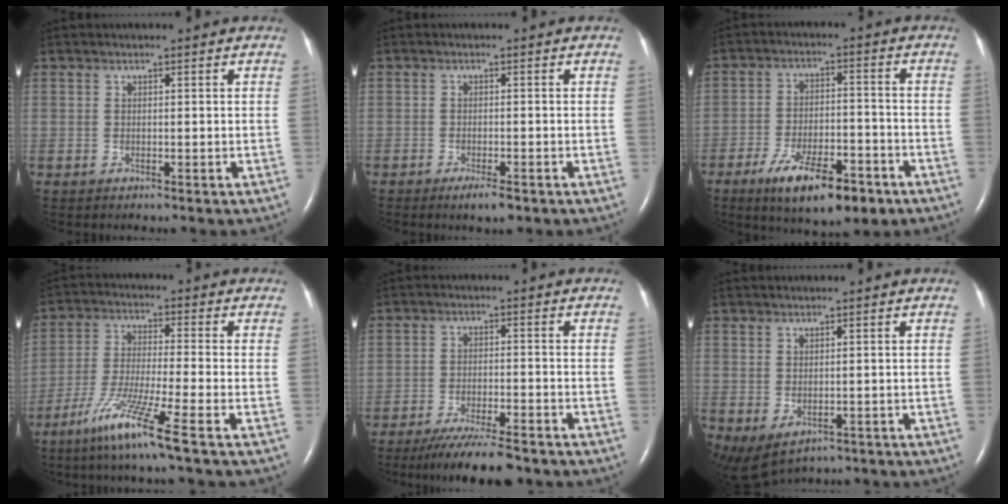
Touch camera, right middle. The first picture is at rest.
{"total": 2.5, "force": [-1.6, 0.4, 1.8], "torque": [-0.028, -0.003, -0.026]}
{"total": 12.2, "force": [-7.4, 3.9, 9.0], "torque": [-0.149, -0.008, -0.113]}
{"total": 9.8, "force": [-6.0, -1.4, 7.6], "torque": [-0.151, -0.036, -0.121]}
{"total": 9.3, "force": [-7.8, 0.6, 5.1], "torque": [-0.080, -0.023, -0.126]}
{"total": 6.8, "force": [-3.0, 4.0, 4.7], "torque": [-0.084, -0.007, -0.036]}